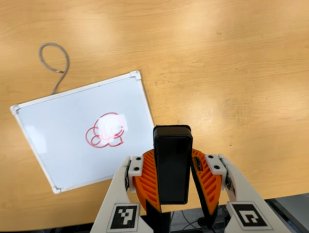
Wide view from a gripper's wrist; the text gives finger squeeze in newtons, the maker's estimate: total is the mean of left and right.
{"total": 8.0, "left": 6.9, "right": 9.2}